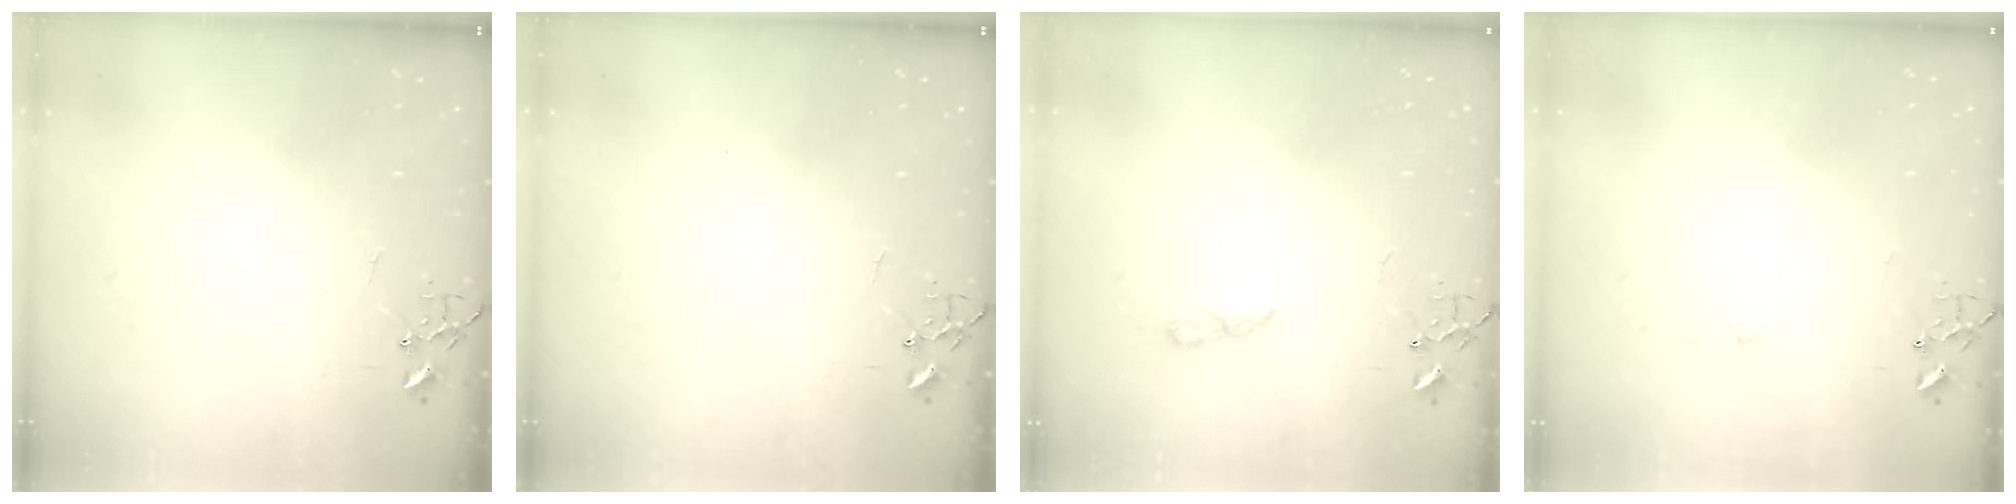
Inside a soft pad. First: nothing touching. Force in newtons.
{"total": 0.0}
{"total": 5.4, "press": 5.4, "slide": 0.6}
{"total": 2.6, "press": 2.6, "slide": 0.4}